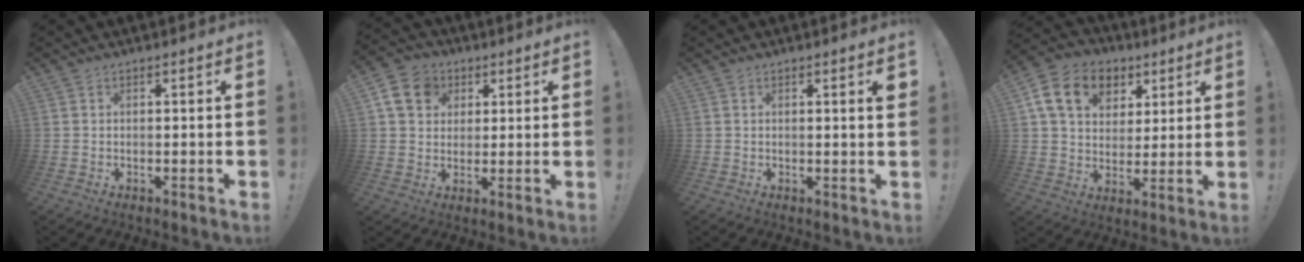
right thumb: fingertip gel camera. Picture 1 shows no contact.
{"total": 11.3, "force": [4.0, 9.4, 4.9], "torque": [-0.072, -0.008, 0.083]}
{"total": 1.7, "force": [0.8, -0.2, 1.5], "torque": [-0.017, -0.004, 0.010]}
{"total": 16.1, "force": [6.9, 11.9, 8.4], "torque": [-0.124, -0.020, 0.131]}